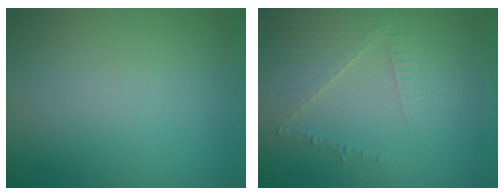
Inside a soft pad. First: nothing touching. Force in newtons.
{"total": 3.6, "press": 3.2, "slide": 1.7}